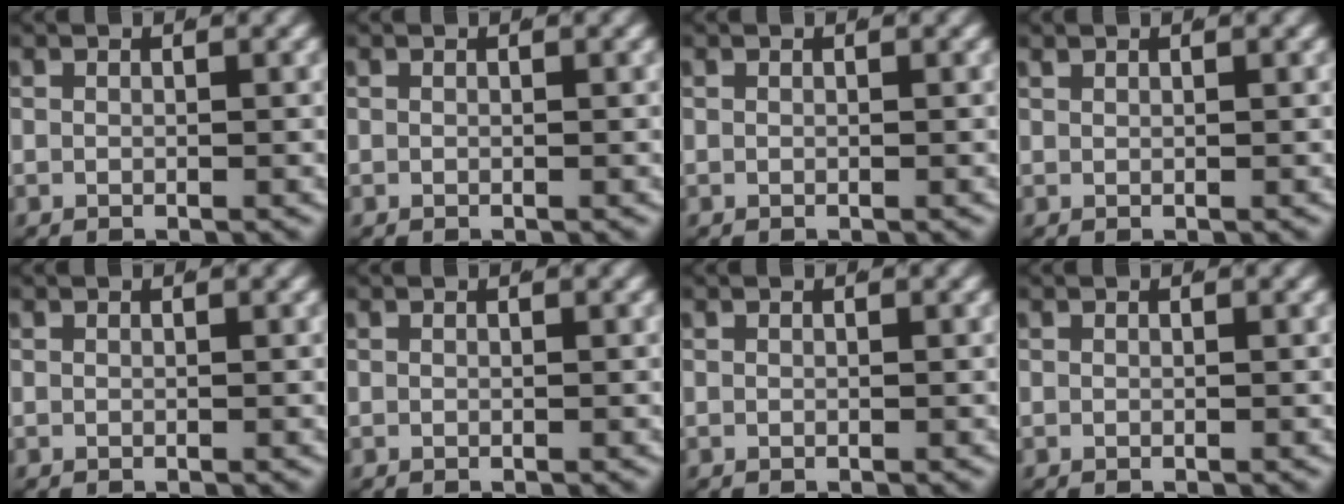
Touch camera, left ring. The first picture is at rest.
{"total": 0.0}
{"total": 0.0}
{"total": 0.7, "force": [0.6, -0.3, -0.1], "torque": [0.002, -0.003, 0.016]}
{"total": 0.0}
{"total": 0.0}
{"total": 0.0}
{"total": 0.0}